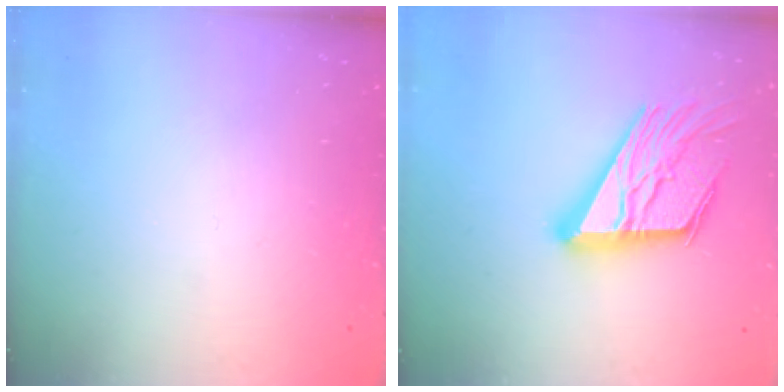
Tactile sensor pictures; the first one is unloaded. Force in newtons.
{"total": 21.5, "press": 21.4, "slide": 2.2}